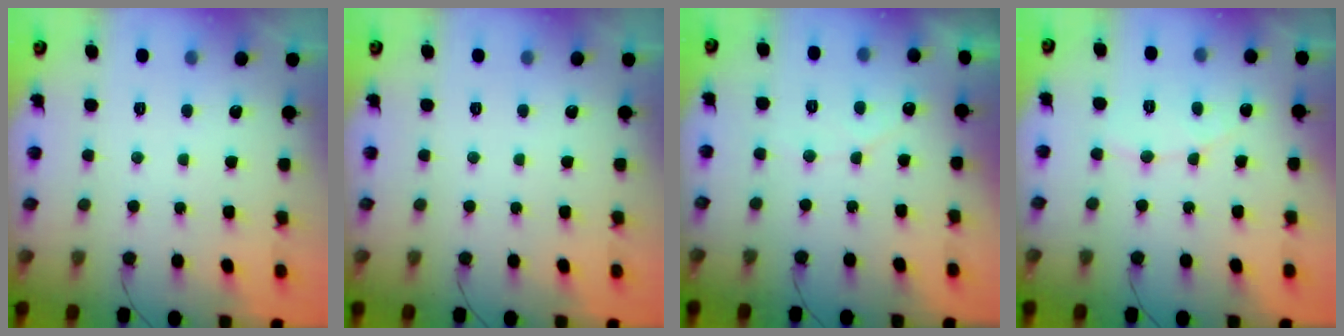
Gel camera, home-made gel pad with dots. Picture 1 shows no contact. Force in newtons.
{"total": 0.0}
{"total": 3.0, "press": 3.0, "slide": 0.1}
{"total": 4.9, "press": 4.9, "slide": 0.4}